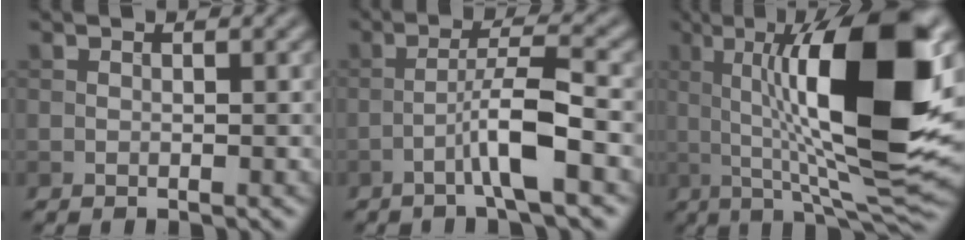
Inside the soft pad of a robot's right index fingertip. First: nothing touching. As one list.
[{"total": 4.8, "force": [-2.1, 0.3, 4.2], "torque": [-0.075, 0.020, -0.047]}, {"total": 14.8, "force": [2.5, 3.6, 14.2], "torque": [-0.209, 0.005, 0.035]}]